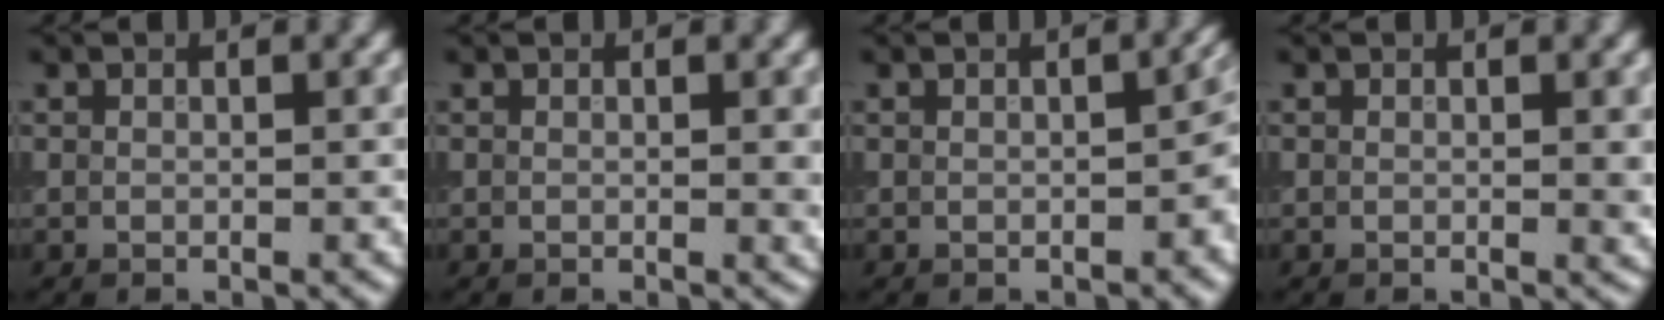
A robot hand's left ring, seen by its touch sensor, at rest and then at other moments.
{"total": 0.9, "force": [0.1, 0.1, 0.8], "torque": [-0.007, -0.003, 0.000]}
{"total": 2.5, "force": [-0.3, 1.2, 2.1], "torque": [-0.022, 0.000, -0.002]}
{"total": 0.8, "force": [0.2, 0.1, 0.8], "torque": [-0.006, -0.004, 0.002]}